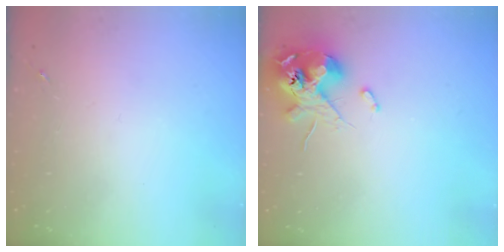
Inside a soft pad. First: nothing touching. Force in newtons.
{"total": 12.1, "press": 11.9, "slide": 2.2}